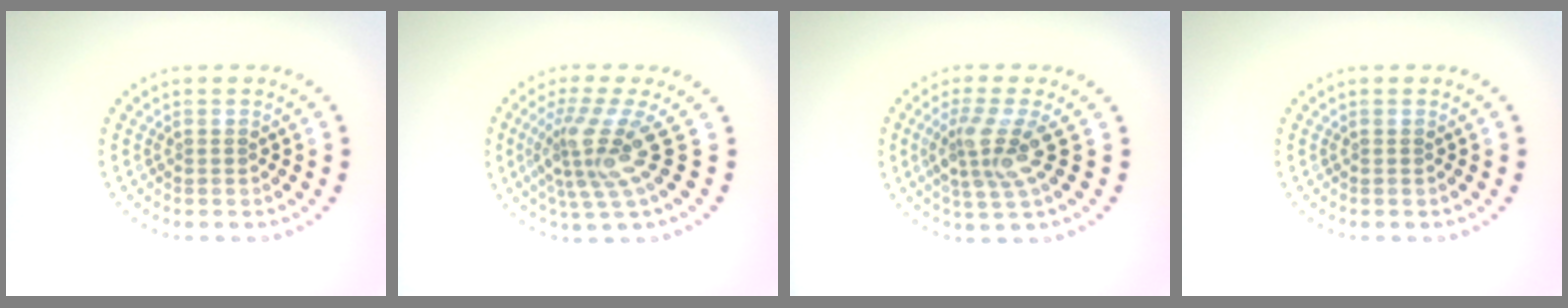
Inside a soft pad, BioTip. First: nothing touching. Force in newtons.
{"total": 4.6, "press": 3.0, "slide": 3.4}
{"total": 3.6, "press": 3.0, "slide": 2.0}
{"total": 0.0}